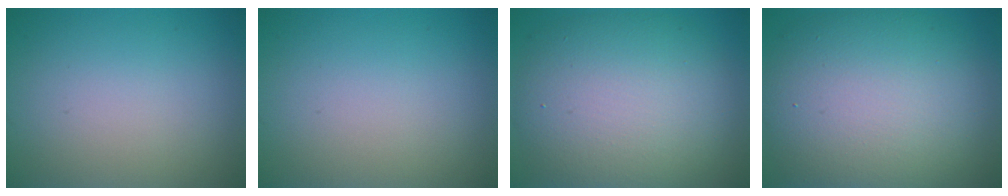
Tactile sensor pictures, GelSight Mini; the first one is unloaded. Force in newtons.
{"total": 0.0}
{"total": 10.1, "press": 10.1, "slide": 0.5}
{"total": 11.9, "press": 11.9, "slide": 0.8}